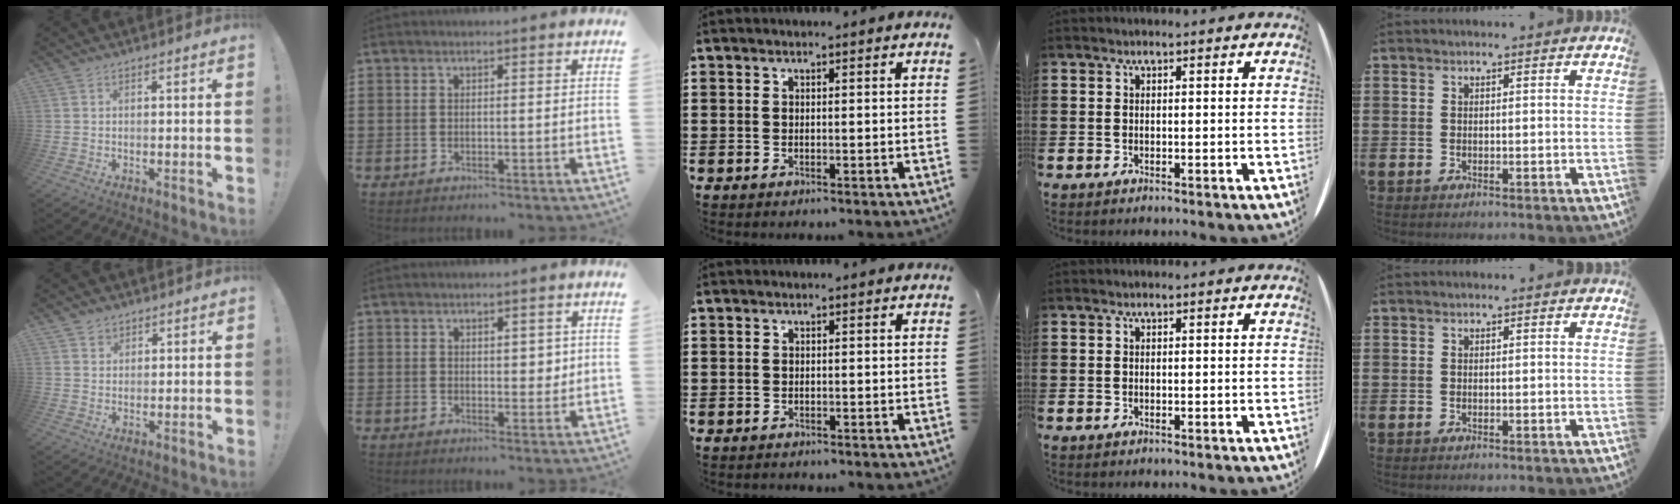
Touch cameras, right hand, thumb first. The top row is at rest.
{"thumb": {"total": 2.6, "force": [1.9, 1.7, 0.2], "torque": [0.002, -0.012, 0.034]}, "index": {"total": 2.4, "force": [0.8, 1.4, 1.8], "torque": [-0.020, 0.001, 0.010]}, "middle": {"total": 0.6, "force": [-0.6, 0.3, -0.1], "torque": [0.001, 0.004, -0.013]}}